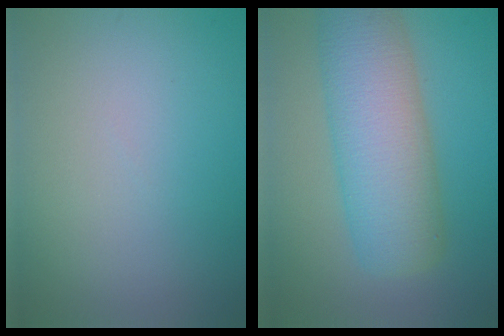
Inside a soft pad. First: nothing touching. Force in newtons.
{"total": 9.2, "press": 9.2, "slide": 0.3}